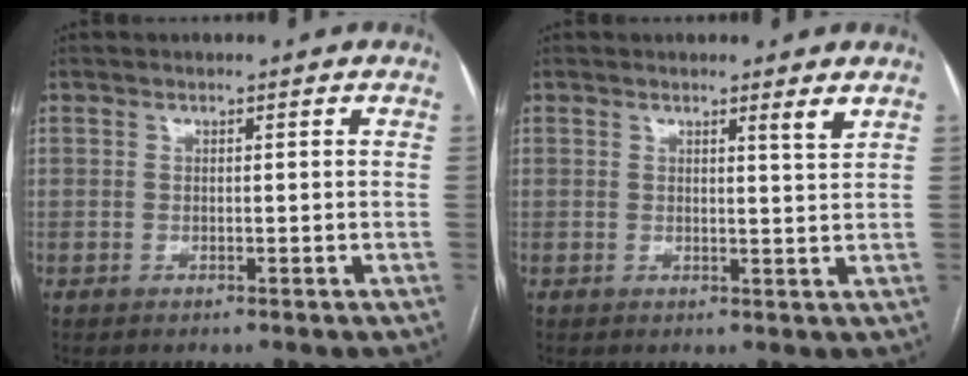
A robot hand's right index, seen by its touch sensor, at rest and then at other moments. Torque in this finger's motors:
{"motor_torque": [0.04, 0.05, -0.03, 0.01]}